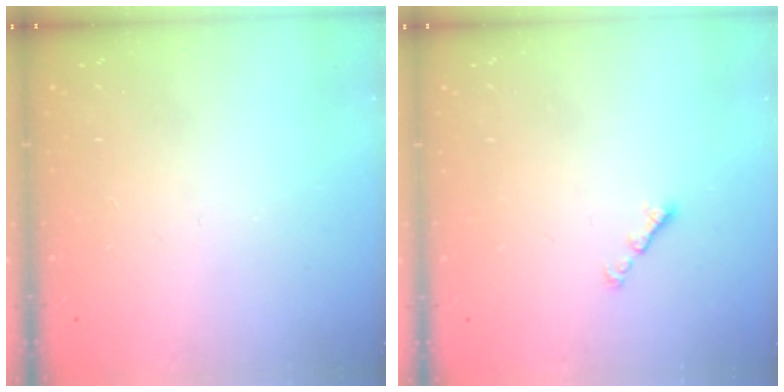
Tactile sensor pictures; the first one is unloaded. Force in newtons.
{"total": 1.3, "press": 1.2, "slide": 0.5}